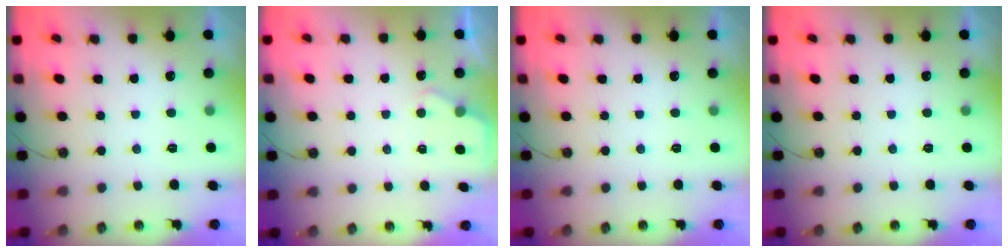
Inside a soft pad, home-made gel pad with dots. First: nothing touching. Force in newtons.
{"total": 3.0, "press": 2.9, "slide": 0.4}
{"total": 0.0}
{"total": 0.0}